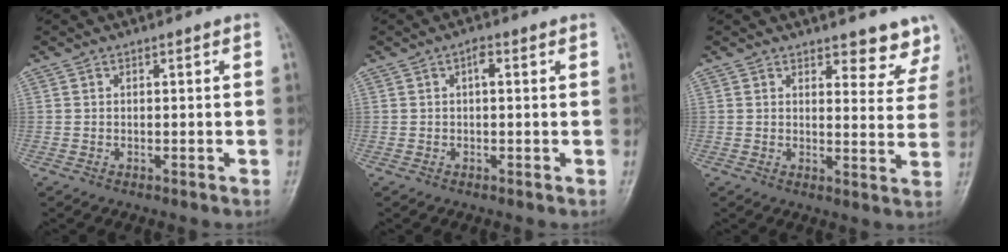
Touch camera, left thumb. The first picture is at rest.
{"total": 1.8, "force": [0.5, 0.7, 1.6], "torque": [-0.025, 0.003, 0.004]}
{"total": 6.6, "force": [5.7, 2.6, 2.1], "torque": [0.015, -0.041, 0.056]}